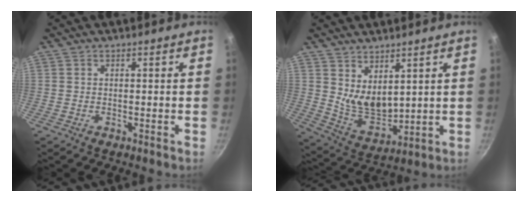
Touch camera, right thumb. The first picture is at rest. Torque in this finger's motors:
{"motor_torque": [0.63, 0.77, 0.25, -0.14, 0.14]}